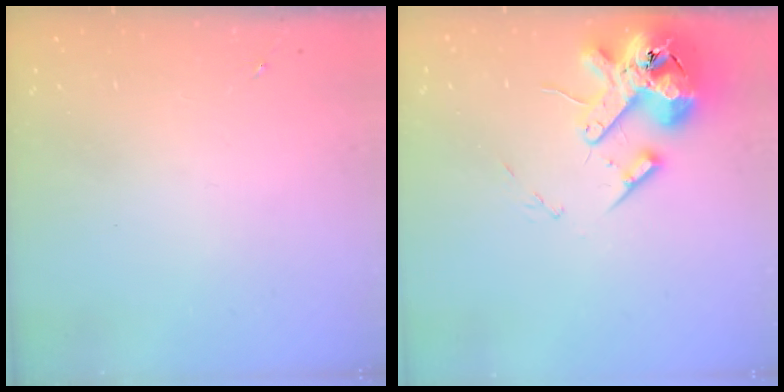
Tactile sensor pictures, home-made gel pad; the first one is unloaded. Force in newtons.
{"total": 15.8, "press": 15.5, "slide": 2.8}